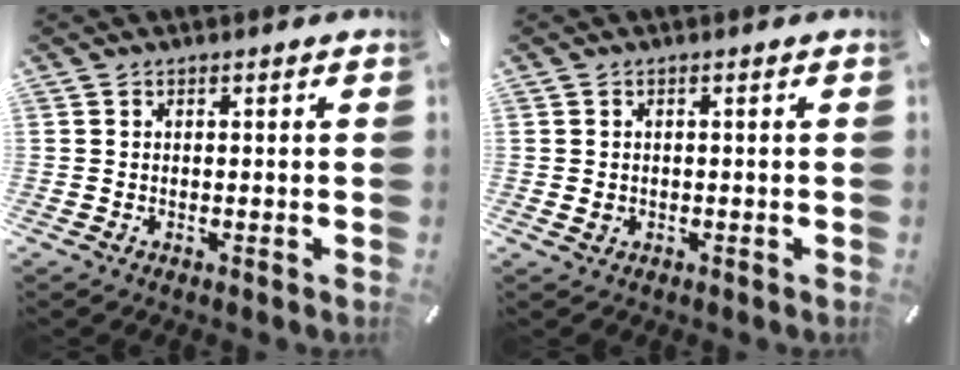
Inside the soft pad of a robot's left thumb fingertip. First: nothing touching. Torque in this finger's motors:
{"motor_torque": [0.04, 0.04, 0.02, -0.02, 0.00]}